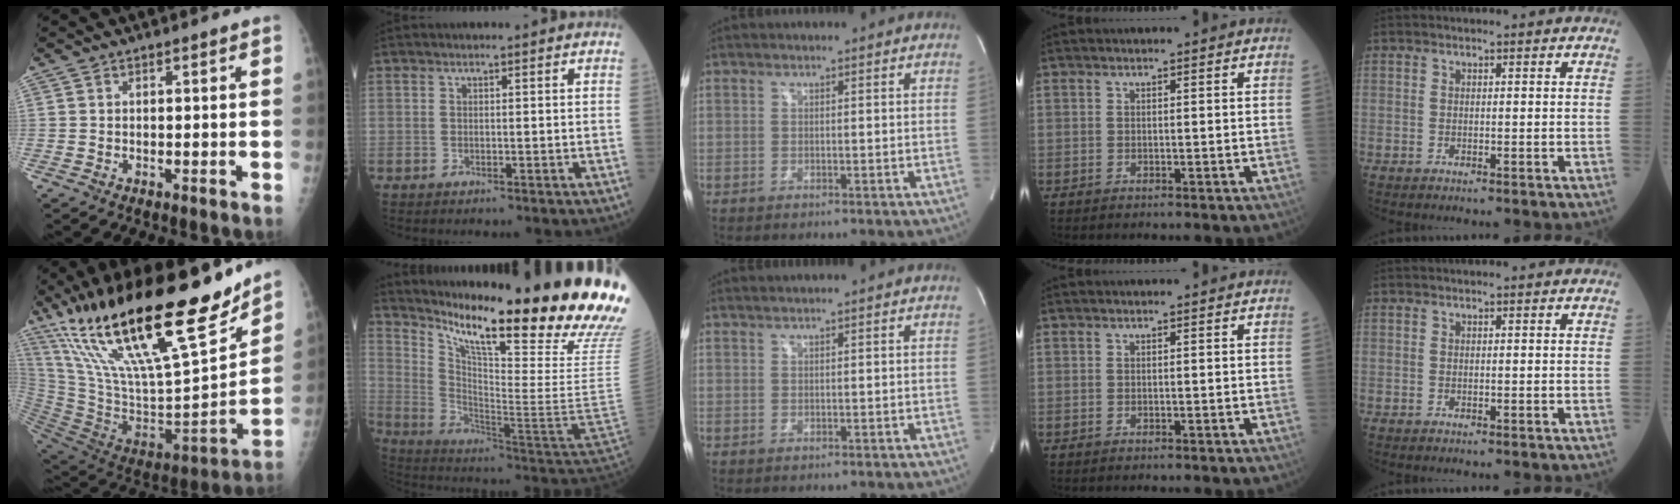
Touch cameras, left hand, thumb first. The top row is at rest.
{"thumb": {"total": 34.0, "force": [22.2, 8.9, 24.1], "torque": [-0.401, -0.076, 0.385]}, "index": {"total": 31.7, "force": [22.8, -1.9, 22.0], "torque": [-0.262, -0.108, 0.321]}, "middle": {"total": 1.0, "force": [0.8, -0.3, 0.4], "torque": [-0.012, 0.006, 0.021]}}